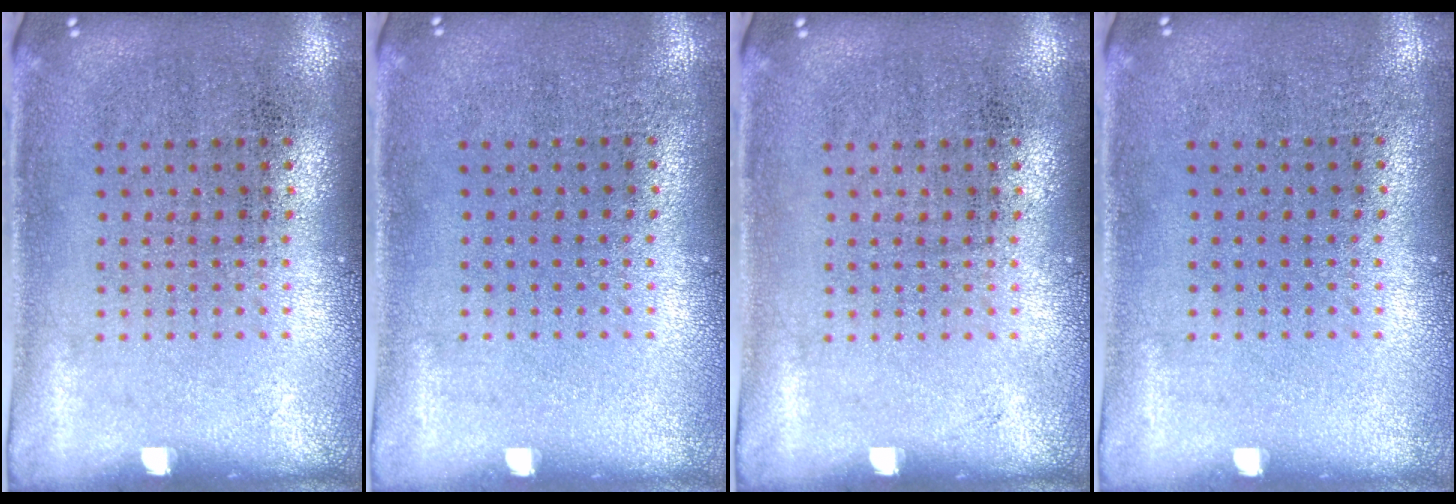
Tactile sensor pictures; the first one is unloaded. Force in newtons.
{"total": 0.0}
{"total": 0.0}
{"total": 0.0}